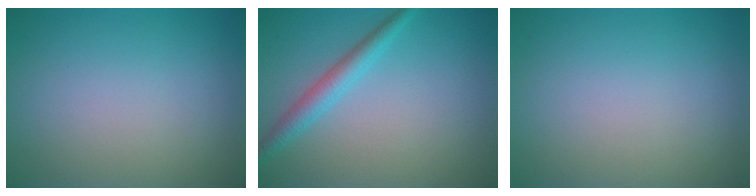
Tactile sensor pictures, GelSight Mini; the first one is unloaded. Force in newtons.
{"total": 2.6, "press": 2.6, "slide": 0.1}
{"total": 0.0}